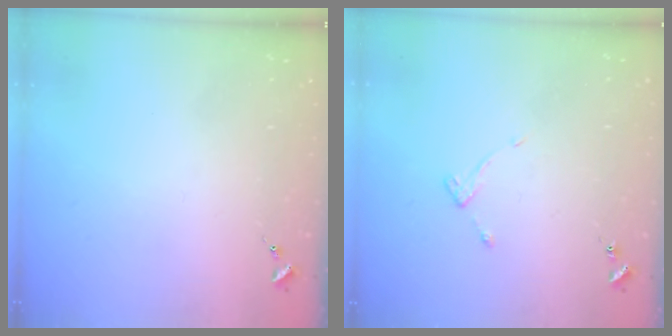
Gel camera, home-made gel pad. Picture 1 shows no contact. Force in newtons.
{"total": 3.6, "press": 3.6, "slide": 0.6}